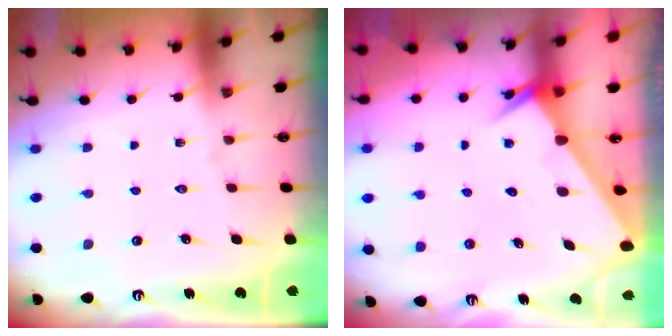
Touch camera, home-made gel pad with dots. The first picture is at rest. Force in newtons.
{"total": 2.5, "press": 2.5, "slide": 0.1}